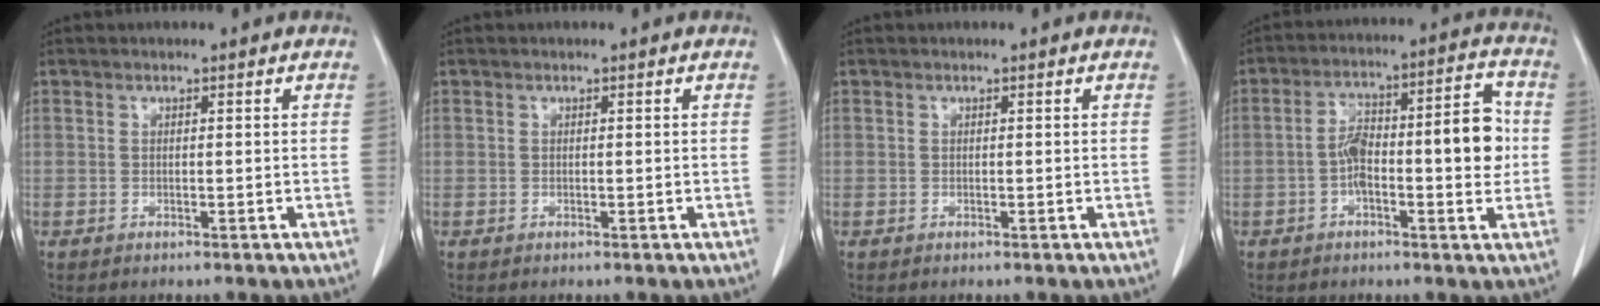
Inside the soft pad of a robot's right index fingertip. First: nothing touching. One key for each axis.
{"total": 0.0}
{"total": 0.0}
{"total": 12.2, "fx": -1.0, "fy": 3.4, "fz": 11.7, "tx": -0.182, "ty": 0.037, "tz": -0.016}